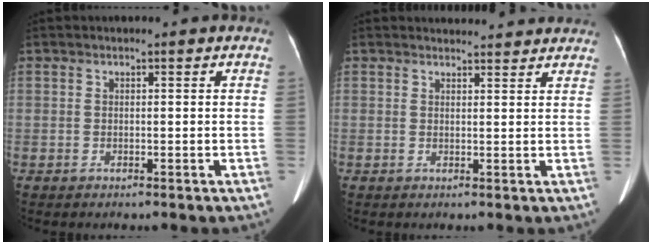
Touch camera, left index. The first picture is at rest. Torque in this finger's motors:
{"motor_torque": [-0.63, -1.50, -0.06, -0.01]}